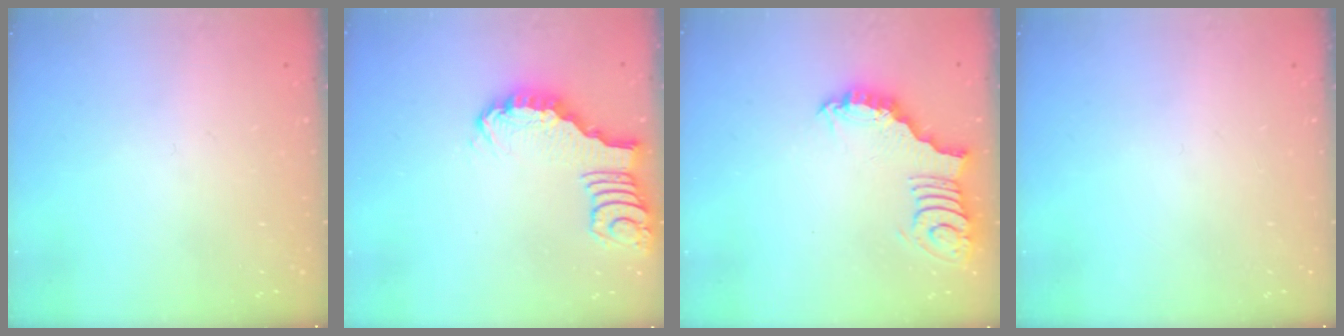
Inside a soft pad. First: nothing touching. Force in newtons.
{"total": 2.8, "press": 2.7, "slide": 0.4}
{"total": 2.9, "press": 2.9, "slide": 0.4}
{"total": 0.0}